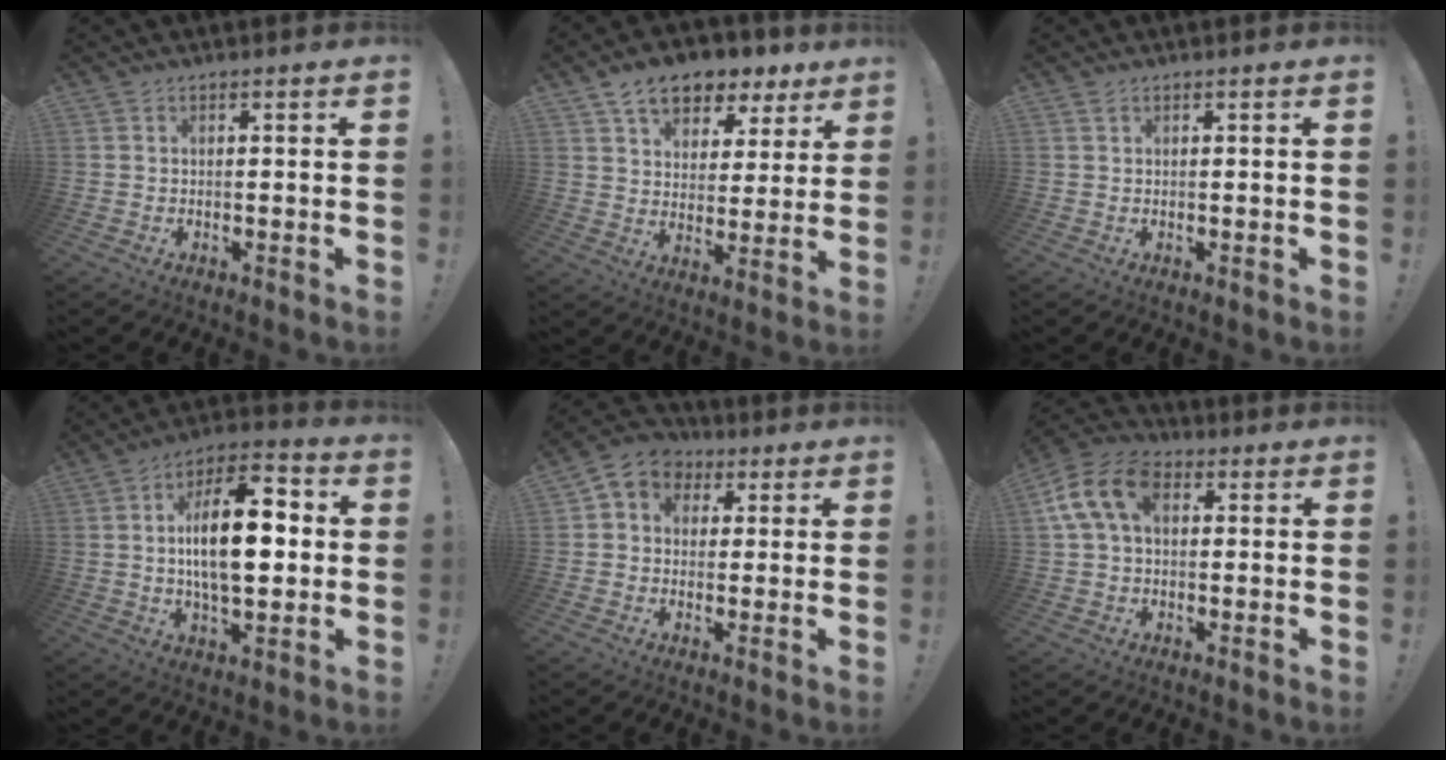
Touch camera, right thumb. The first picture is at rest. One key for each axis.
{"total": 12.0, "fx": 8.0, "fy": 7.0, "fz": 5.5, "tx": -0.088, "ty": -0.043, "tz": 0.149}
{"total": 0.8, "fx": 0.5, "fy": 0.3, "fz": 0.5, "tx": -0.004, "ty": -0.002, "tz": 0.009}
{"total": 19.0, "fx": 1.1, "fy": 9.3, "fz": 16.6, "tx": -0.273, "ty": 0.007, "tz": 0.012}
{"total": 5.8, "fx": 0.8, "fy": 5.4, "fz": 1.9, "tx": -0.019, "ty": -0.002, "tz": 0.017}
{"total": 13.7, "fx": 3.6, "fy": 9.0, "fz": 9.7, "tx": -0.185, "ty": 0.005, "tz": 0.068}